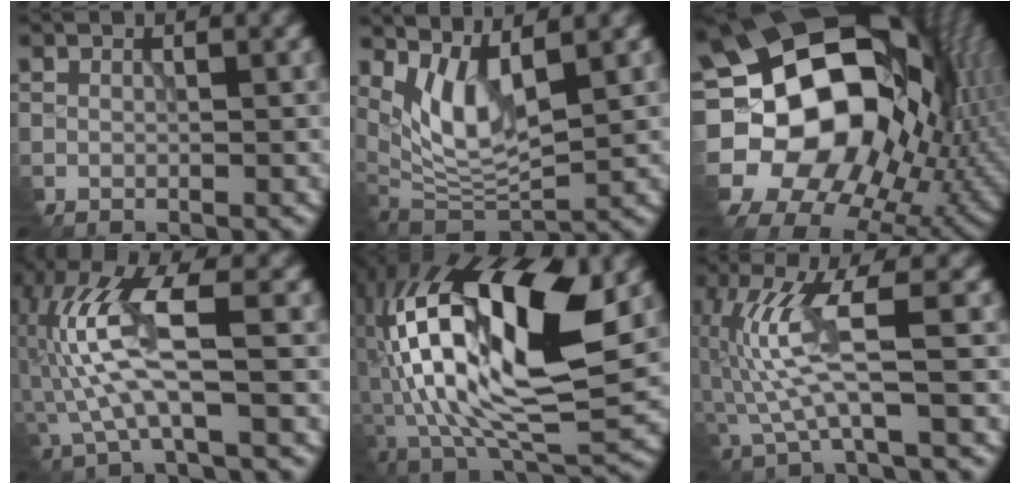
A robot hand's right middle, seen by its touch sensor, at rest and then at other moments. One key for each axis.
{"total": 5.6, "fx": 1.9, "fy": 2.2, "fz": 4.8, "tx": -0.095, "ty": -0.020, "tz": 0.047}
{"total": 21.8, "fx": 1.4, "fy": 17.2, "fz": 13.3, "tx": -0.240, "ty": 0.005, "tz": 0.021}
{"total": 7.7, "fx": -1.5, "fy": 1.9, "fz": 7.3, "tx": -0.175, "ty": 0.023, "tz": -0.027}
{"total": 17.6, "fx": 0.5, "fy": 7.8, "fz": 15.7, "tx": -0.288, "ty": 0.017, "tz": 0.000}
{"total": 6.1, "fx": -1.1, "fy": 0.9, "fz": 5.9, "tx": -0.139, "ty": 0.010, "tz": -0.013}